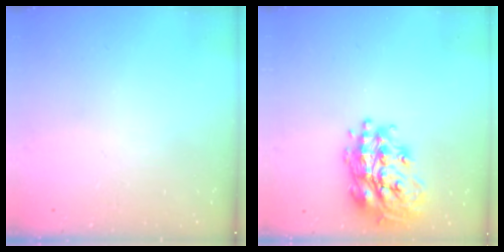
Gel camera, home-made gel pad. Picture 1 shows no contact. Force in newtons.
{"total": 21.0, "press": 20.9, "slide": 1.5}